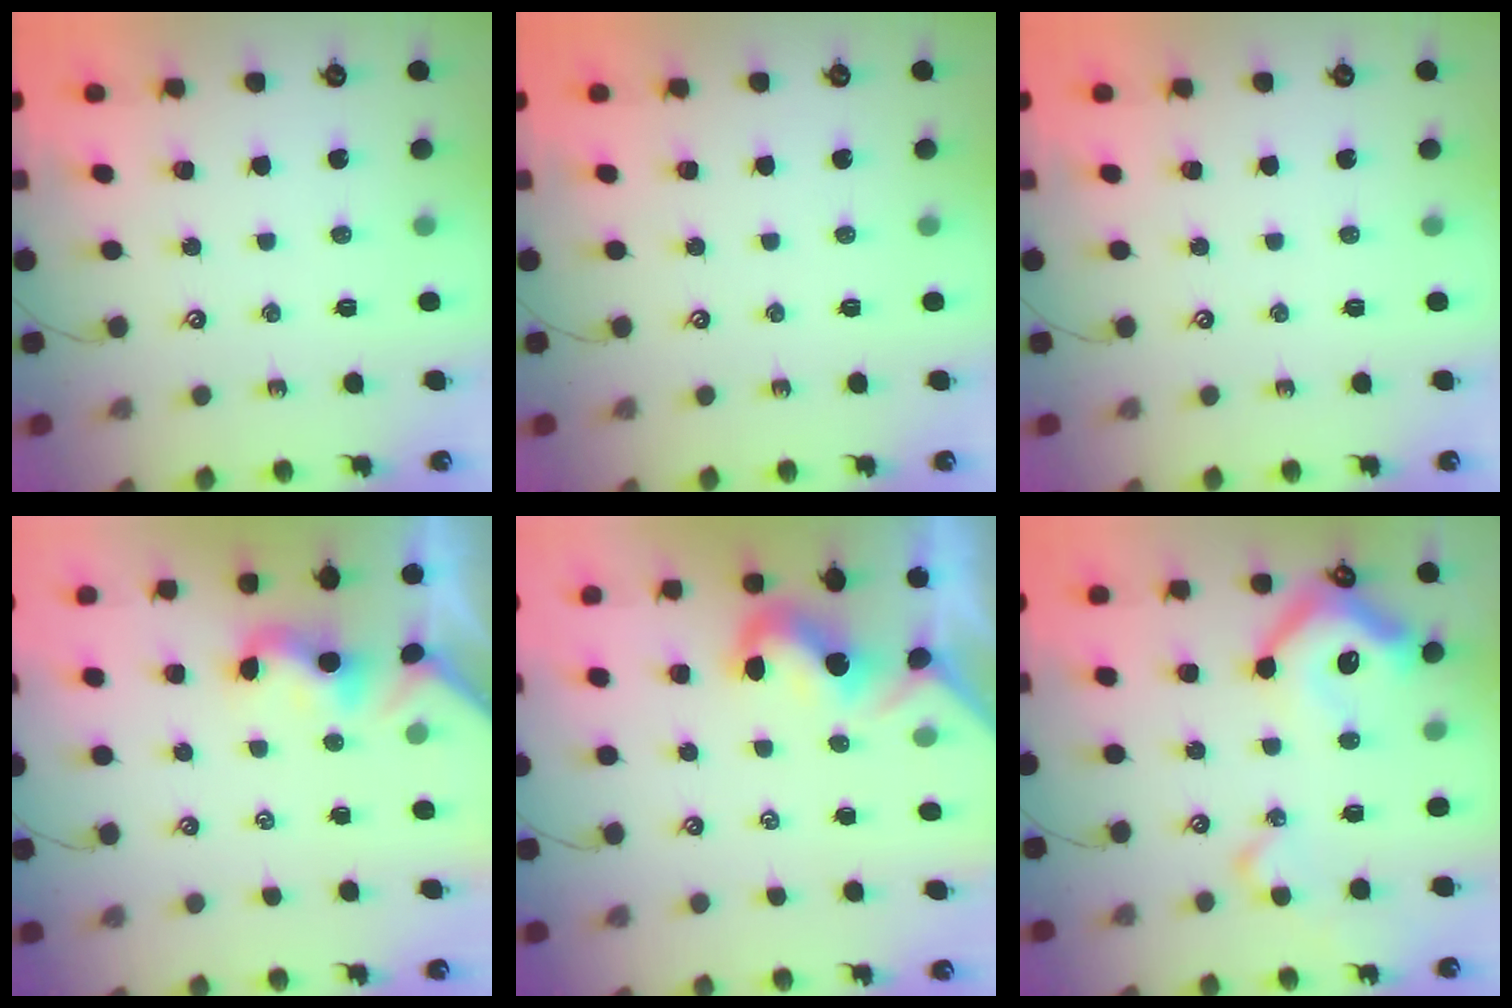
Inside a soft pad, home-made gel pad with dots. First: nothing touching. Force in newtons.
{"total": 0.0}
{"total": 0.0}
{"total": 1.9, "press": 1.9, "slide": 0.5}
{"total": 2.2, "press": 2.1, "slide": 0.6}
{"total": 14.0, "press": 13.9, "slide": 1.2}